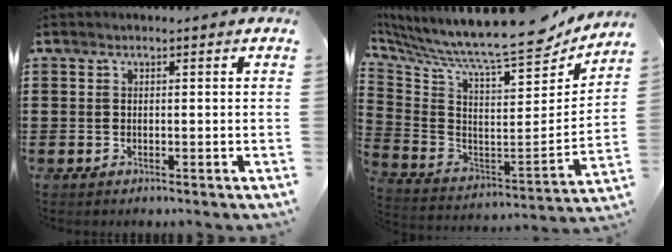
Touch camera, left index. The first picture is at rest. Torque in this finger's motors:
{"motor_torque": [0.52, 0.16, 1.05, 0.21]}